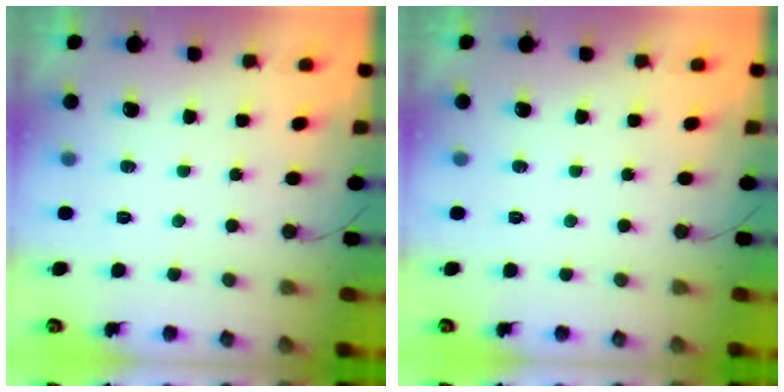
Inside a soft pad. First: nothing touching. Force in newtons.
{"total": 0.0}